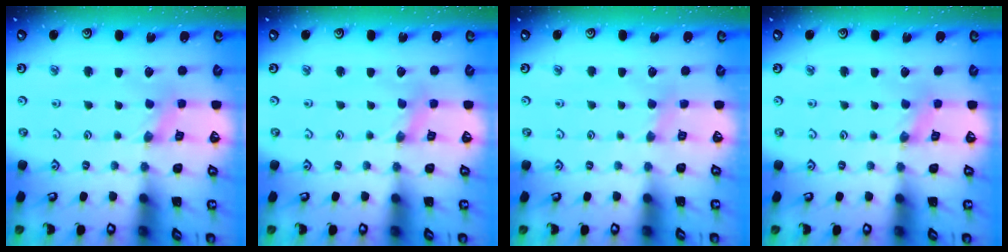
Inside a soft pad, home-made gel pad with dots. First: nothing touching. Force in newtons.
{"total": 0.0}
{"total": 2.1, "press": 2.1, "slide": 0.3}
{"total": 0.0}